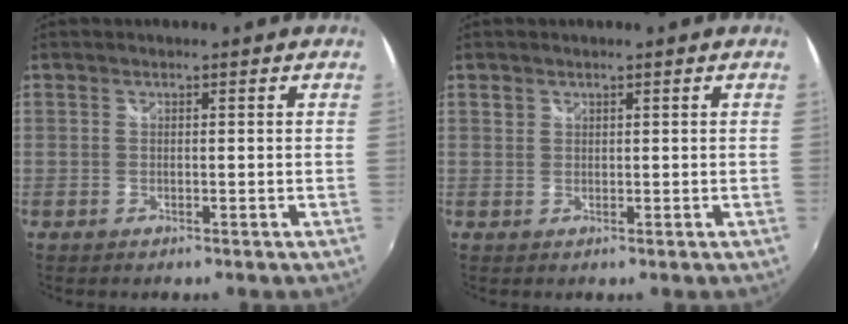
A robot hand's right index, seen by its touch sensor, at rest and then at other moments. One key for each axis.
{"total": 0.8, "fx": 0.3, "fy": 0.7, "fz": 0.1, "tx": 0.000, "ty": 0.004, "tz": 0.003}